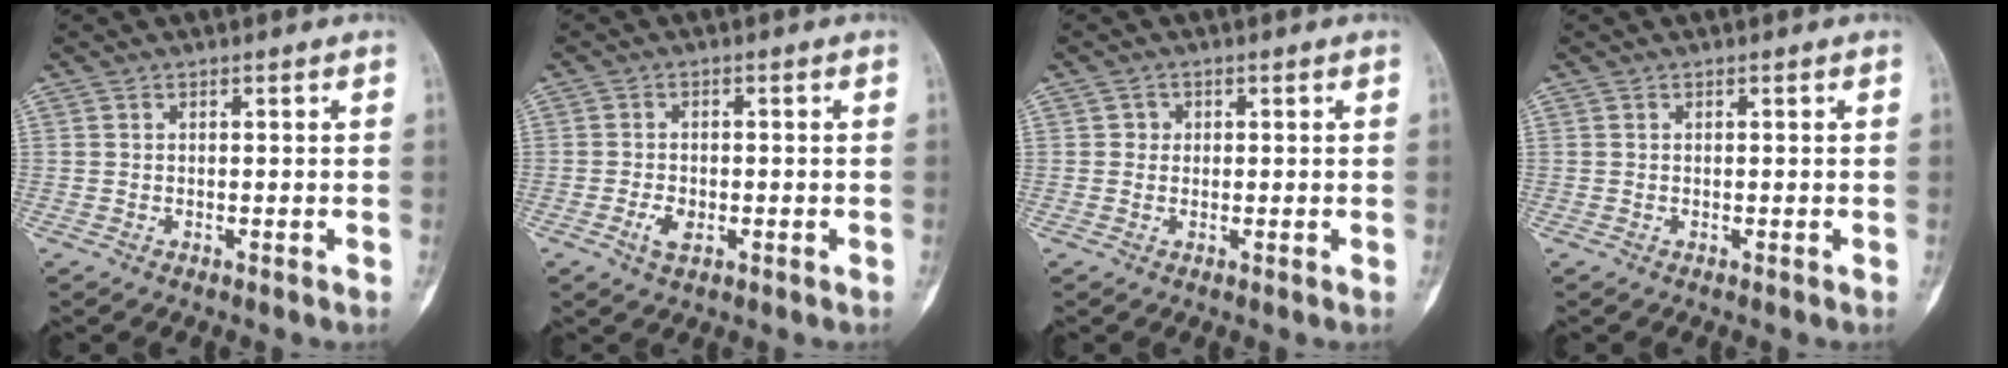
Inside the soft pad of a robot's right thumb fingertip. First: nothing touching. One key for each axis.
{"total": 3.2, "fx": -1.2, "fy": 1.9, "fz": 2.3, "tx": -0.044, "ty": 0.004, "tz": -0.020}
{"total": 1.4, "fx": 0.2, "fy": 1.3, "fz": 0.3, "tx": 0.004, "ty": 0.004, "tz": 0.000}
{"total": 0.0}